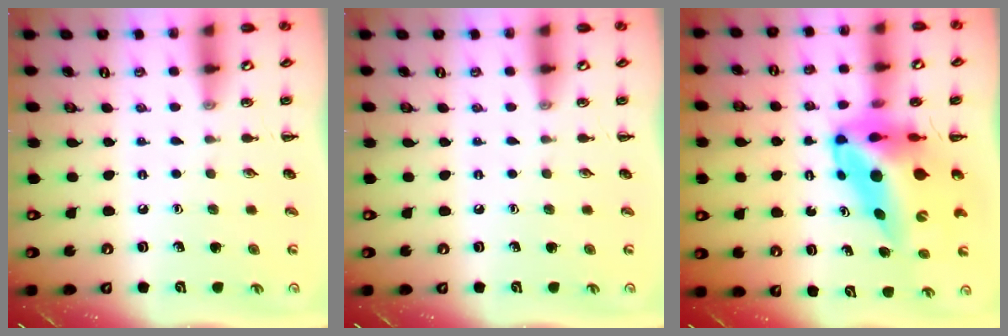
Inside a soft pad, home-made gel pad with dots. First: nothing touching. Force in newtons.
{"total": 0.0}
{"total": 11.1, "press": 10.6, "slide": 3.4}